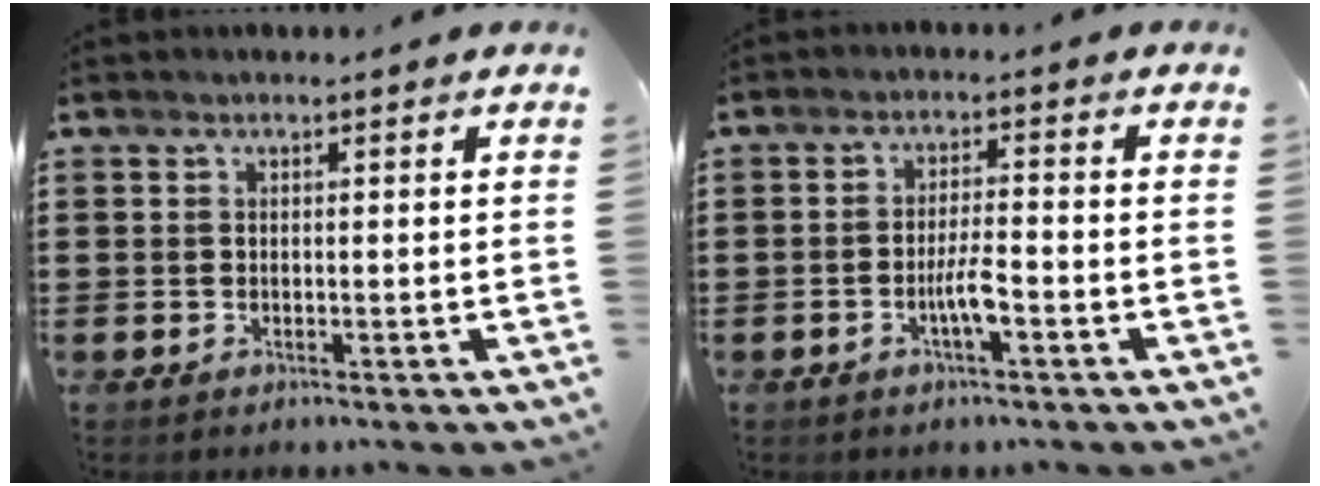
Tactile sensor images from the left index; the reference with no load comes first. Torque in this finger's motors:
{"motor_torque": [0.19, 0.15, 0.36, 0.05]}